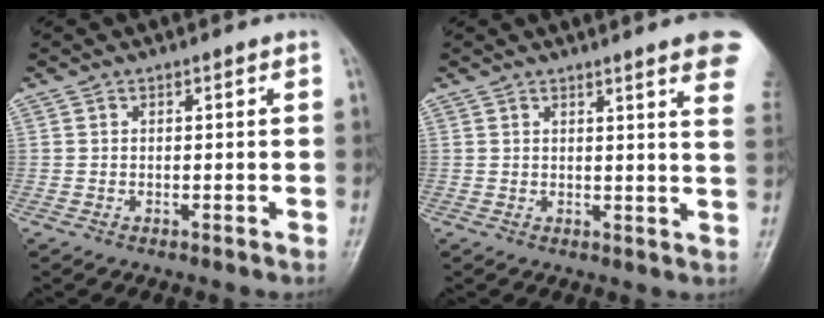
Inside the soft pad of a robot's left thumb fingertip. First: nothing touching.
{"total": 9.4, "force": [6.1, 0.9, 7.1], "torque": [-0.069, -0.017, 0.057]}